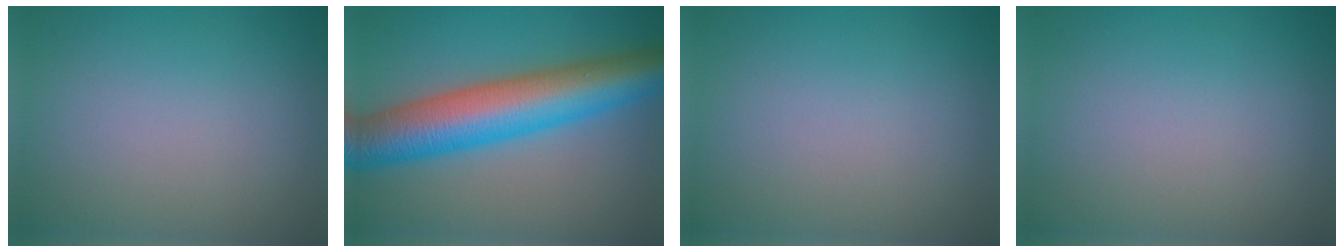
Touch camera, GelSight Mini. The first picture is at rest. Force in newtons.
{"total": 10.7, "press": 10.7, "slide": 0.1}
{"total": 0.0}
{"total": 0.0}